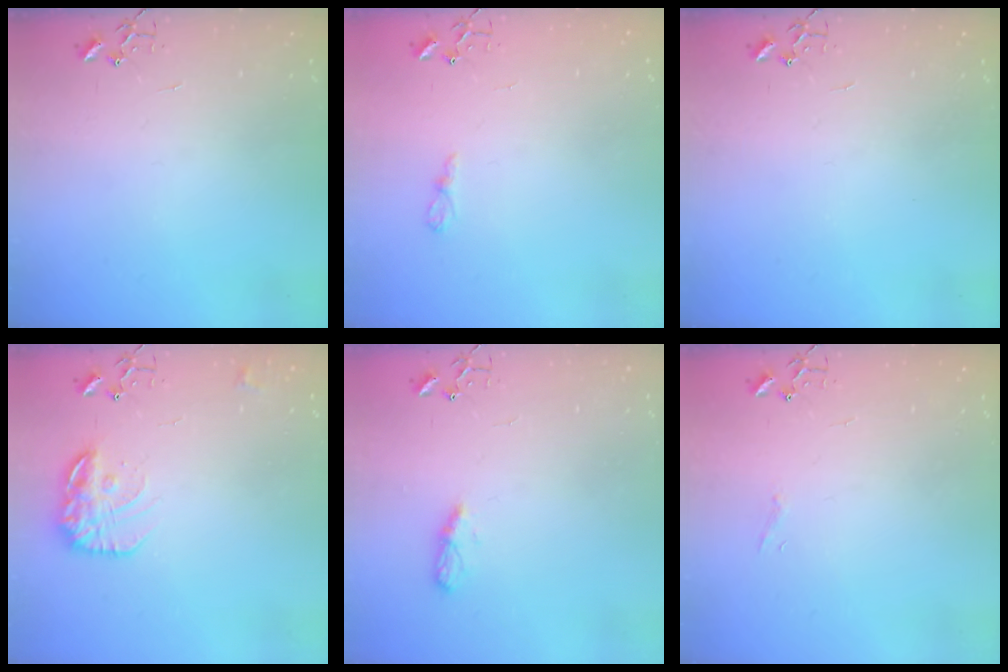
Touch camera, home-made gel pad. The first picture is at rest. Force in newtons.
{"total": 5.7, "press": 5.7, "slide": 0.3}
{"total": 0.0}
{"total": 14.8, "press": 14.8, "slide": 0.8}
{"total": 5.1, "press": 5.1, "slide": 0.5}
{"total": 4.2, "press": 4.2, "slide": 0.3}